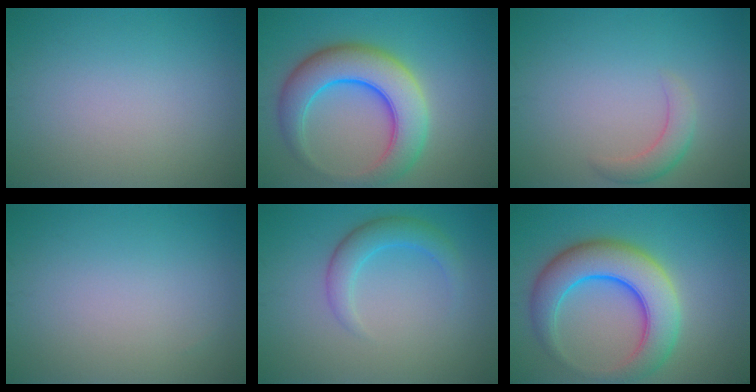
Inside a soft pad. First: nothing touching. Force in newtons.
{"total": 8.4, "press": 8.4, "slide": 0.2}
{"total": 2.2, "press": 2.1, "slide": 0.2}
{"total": 0.0}
{"total": 3.0, "press": 3.0, "slide": 0.1}
{"total": 8.4, "press": 8.4, "slide": 0.2}